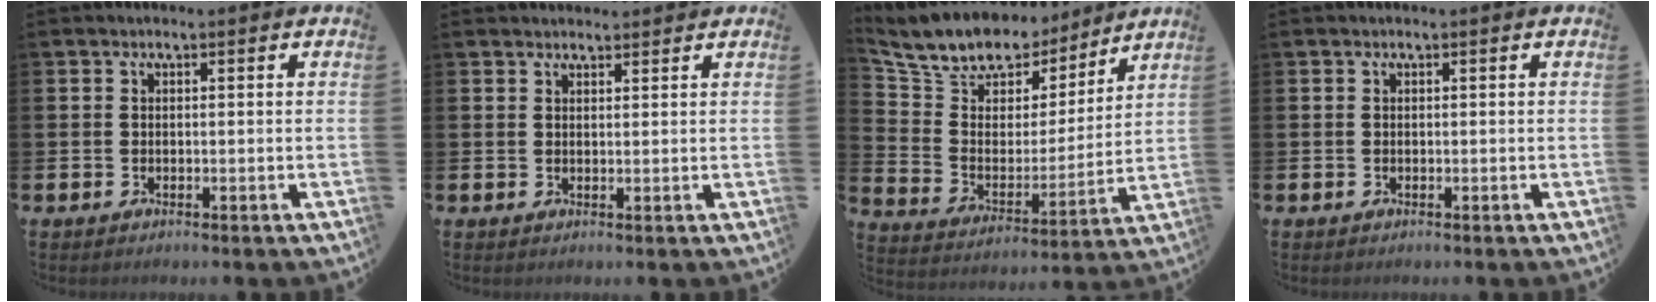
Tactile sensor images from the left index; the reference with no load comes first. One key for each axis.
{"total": 1.8, "fx": 1.7, "fy": 0.4, "fz": 0.1, "tx": 0.008, "ty": -0.006, "tz": 0.029}
{"total": 10.8, "fx": 9.7, "fy": 4.2, "fz": 1.9, "tx": -0.083, "ty": -0.071, "tz": 0.172}
{"total": 0.0}